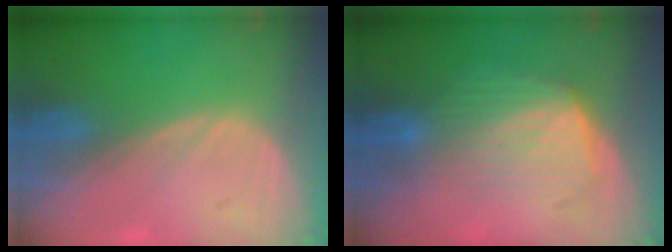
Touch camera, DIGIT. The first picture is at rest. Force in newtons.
{"total": 6.8, "press": 6.4, "slide": 2.5}